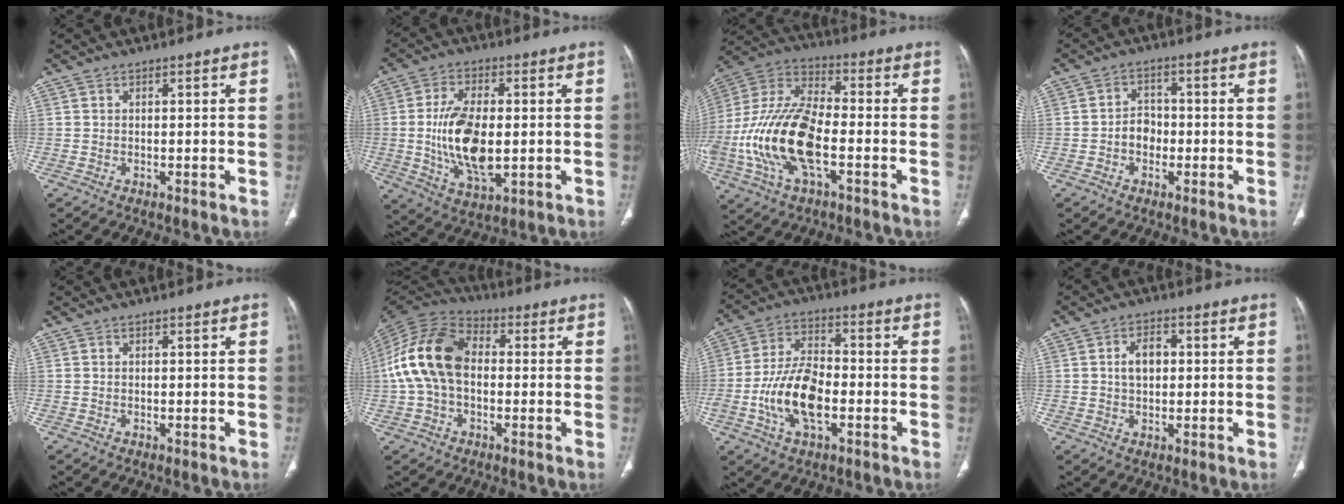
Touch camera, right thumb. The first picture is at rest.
{"total": 13.8, "force": [-0.7, 6.9, 12.0], "torque": [-0.227, -0.010, -0.006]}
{"total": 21.8, "force": [-5.4, 10.3, 18.5], "torque": [-0.406, 0.021, -0.098]}
{"total": 3.8, "force": [-1.0, 3.1, 1.8], "torque": [-0.008, 0.014, -0.024]}
{"total": 0.0}
{"total": 14.7, "force": [0.1, 9.8, 11.0], "torque": [-0.216, 0.036, -0.010]}
{"total": 12.8, "force": [-3.6, 6.5, 10.4], "torque": [-0.200, 0.023, -0.068]}
{"total": 5.0, "force": [0.6, 3.3, 3.7], "torque": [-0.056, 0.009, 0.008]}